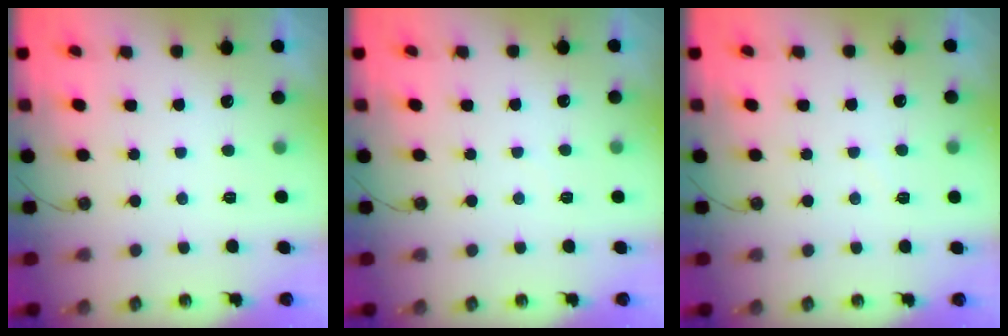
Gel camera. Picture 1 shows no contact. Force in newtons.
{"total": 3.3, "press": 3.2, "slide": 0.5}
{"total": 3.2, "press": 3.2, "slide": 0.3}